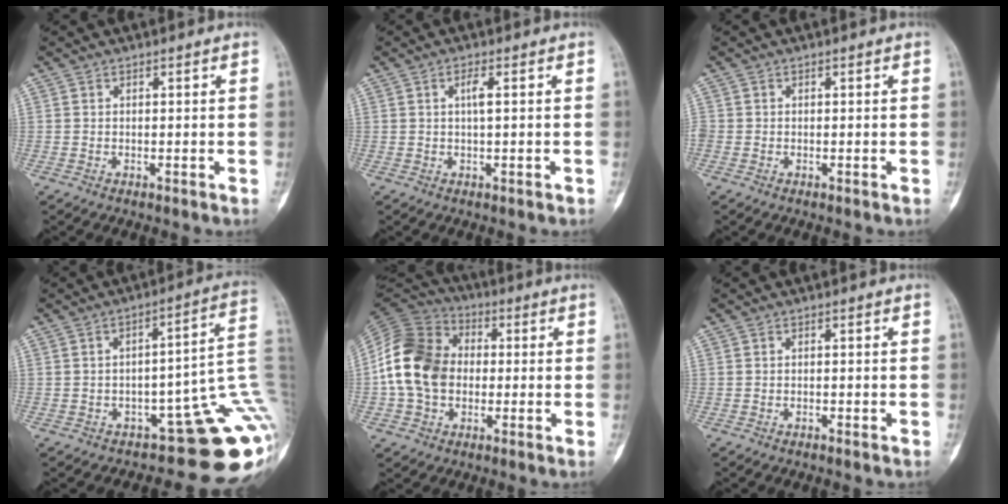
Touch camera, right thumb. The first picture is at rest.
{"total": 2.5, "force": [0.3, 0.5, 2.5], "torque": [-0.047, 0.005, 0.007]}
{"total": 0.8, "force": [-0.2, 0.7, 0.4], "torque": [-0.011, 0.000, -0.009]}
{"total": 15.1, "force": [-4.3, 6.6, 12.9], "torque": [-0.093, 0.068, -0.046]}
{"total": 15.7, "force": [-0.6, 12.2, 9.9], "torque": [-0.172, 0.029, -0.019]}
{"total": 0.7, "force": [-0.5, 0.2, 0.4], "torque": [-0.013, 0.002, -0.005]}